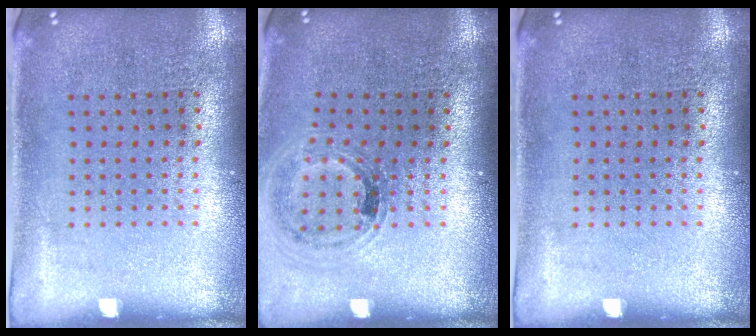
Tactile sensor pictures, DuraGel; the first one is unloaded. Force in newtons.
{"total": 1.0, "press": 1.0, "slide": 0.2}
{"total": 0.0}